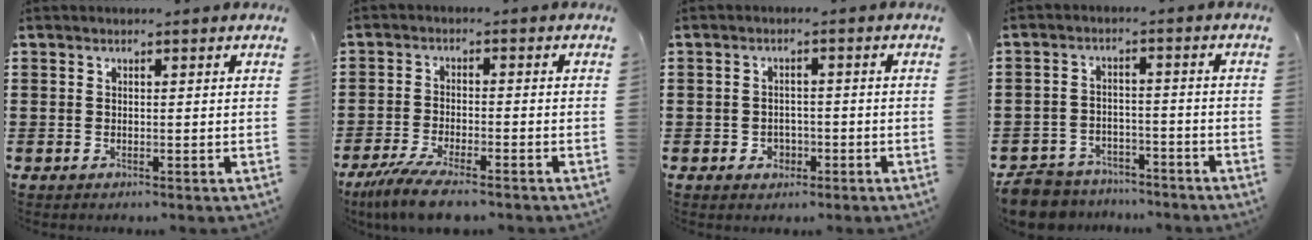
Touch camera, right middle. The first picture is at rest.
{"total": 5.5, "force": [-4.6, 0.5, 3.0], "torque": [-0.078, -0.020, -0.090]}
{"total": 1.9, "force": [-0.9, 1.5, 0.6], "torque": [-0.016, 0.000, -0.022]}
{"total": 6.0, "force": [-5.8, 1.4, 0.5], "torque": [-0.024, 0.008, -0.121]}